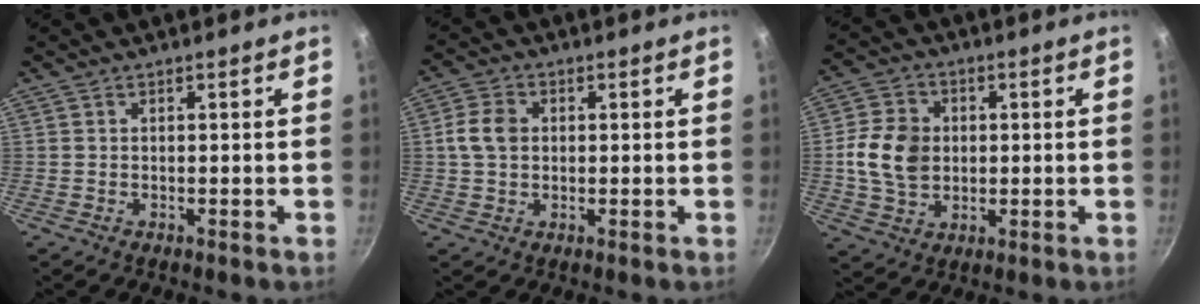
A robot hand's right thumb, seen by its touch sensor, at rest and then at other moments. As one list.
[{"total": 5.5, "force": [0.5, 4.2, 3.4], "torque": [-0.055, 0.009, 0.003]}, {"total": 10.5, "force": [0.5, 8.2, 6.6], "torque": [-0.101, 0.002, 0.005]}]